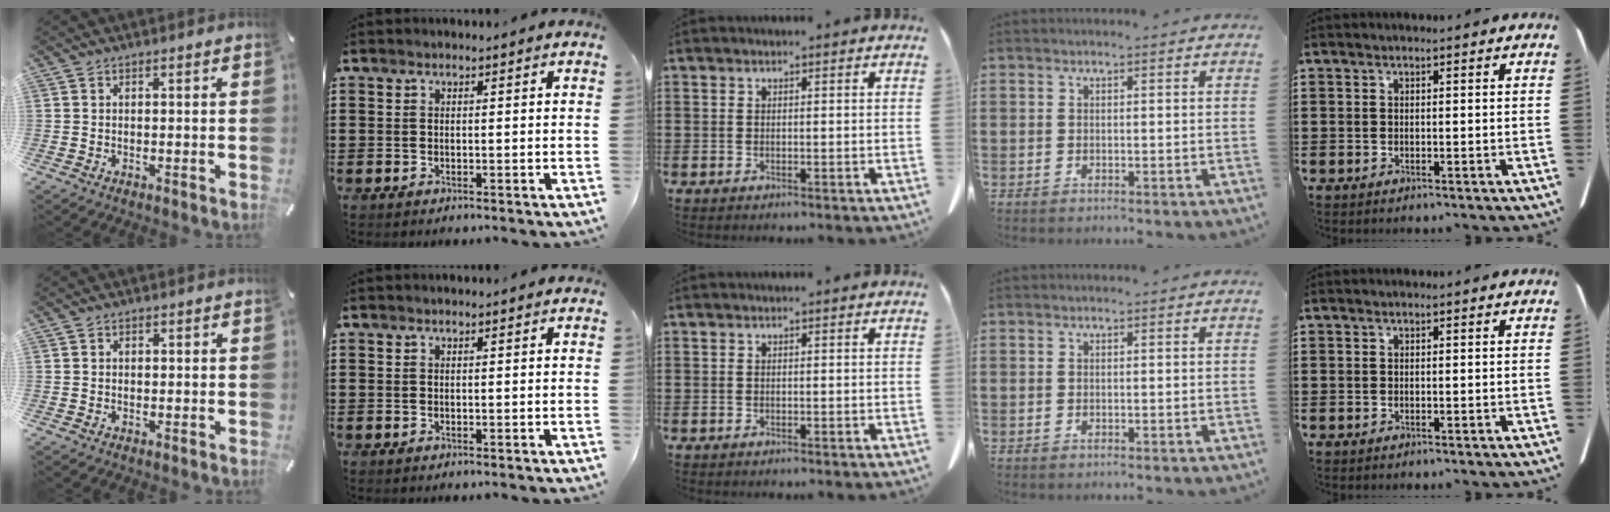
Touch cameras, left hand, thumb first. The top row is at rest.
{"thumb": {"total": 0.6, "force": [0.0, 0.5, 0.3], "torque": [-0.006, 0.003, -0.001]}}